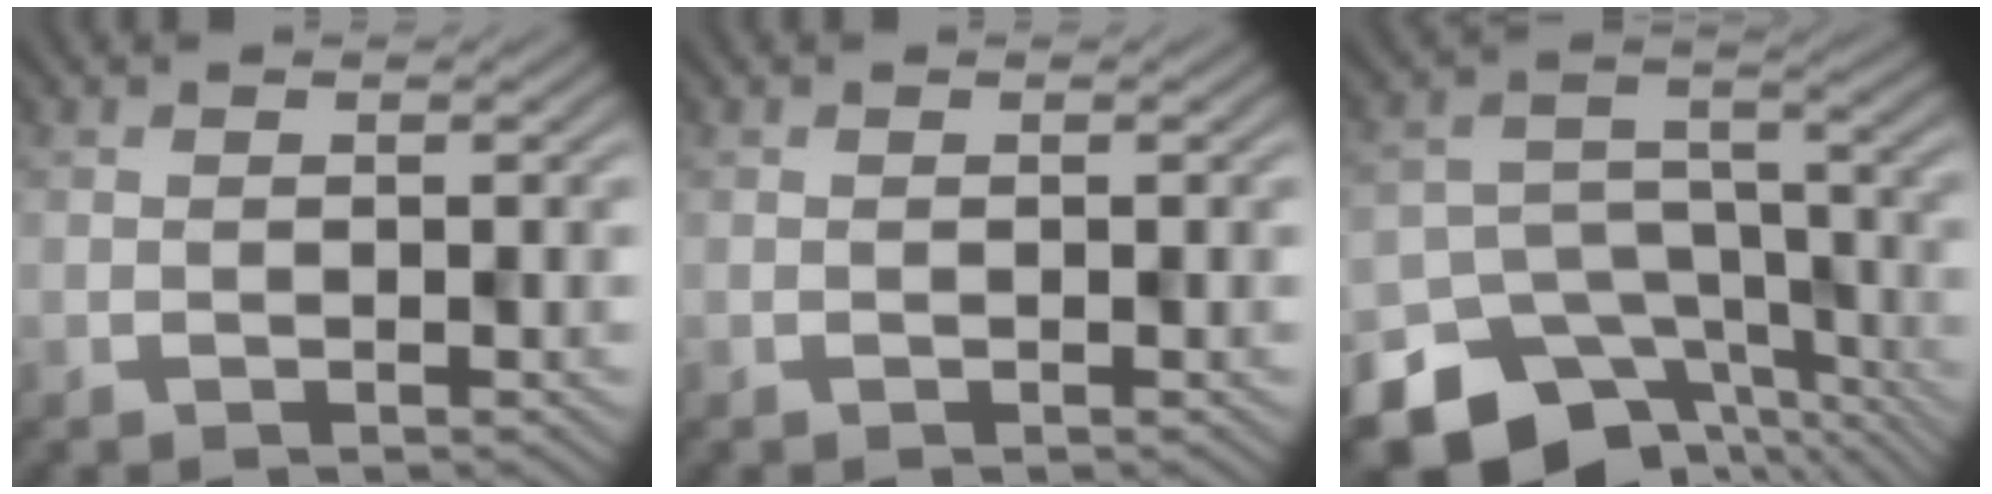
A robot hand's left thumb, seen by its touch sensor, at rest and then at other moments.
{"total": 0.0}
{"total": 15.8, "force": [-11.7, 9.3, 5.2], "torque": [-0.101, -0.040, -0.134]}